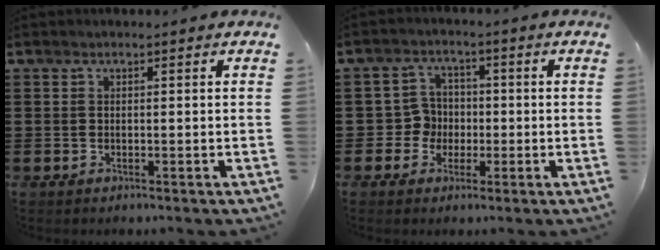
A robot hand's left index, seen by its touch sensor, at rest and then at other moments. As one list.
[{"total": 4.6, "force": [-0.8, 4.4, 1.1], "torque": [-0.038, 0.011, -0.017]}]